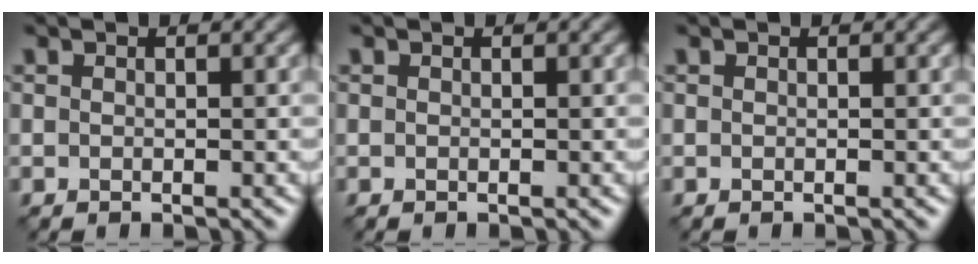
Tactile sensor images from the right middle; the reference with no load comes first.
{"total": 0.0}
{"total": 0.0}